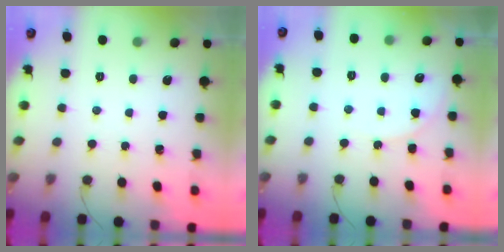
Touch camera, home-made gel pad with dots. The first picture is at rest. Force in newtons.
{"total": 6.5, "press": 6.5, "slide": 0.6}